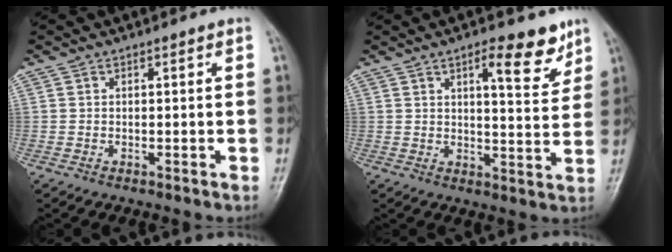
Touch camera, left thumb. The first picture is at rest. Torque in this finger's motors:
{"motor_torque": [0.23, 0.25, 0.10, -0.14, 0.08]}